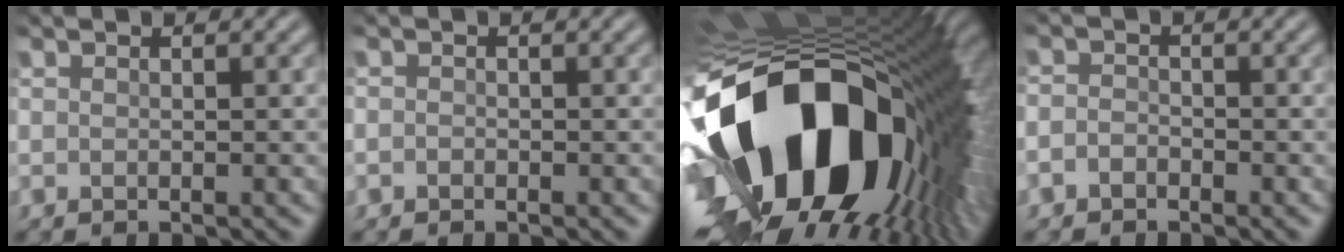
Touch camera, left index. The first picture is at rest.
{"total": 0.5, "force": [-0.3, 0.4, 0.1], "torque": [0.009, 0.002, -0.008]}
{"total": 20.3, "force": [-2.9, 11.5, 16.5], "torque": [-0.327, -0.038, -0.049]}
{"total": 1.4, "force": [-1.0, 0.8, 0.4], "torque": [-0.001, 0.007, -0.029]}